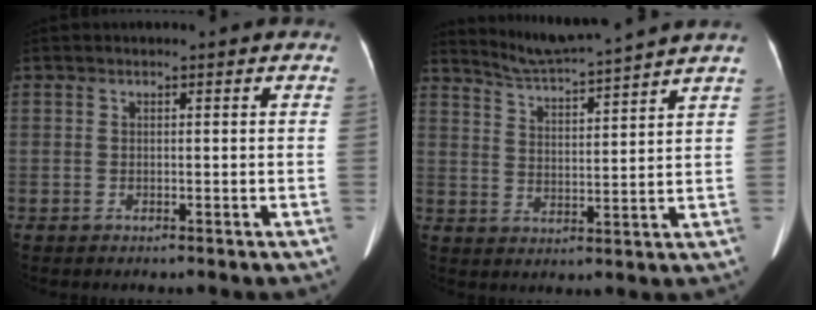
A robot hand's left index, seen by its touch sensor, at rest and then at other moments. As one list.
[{"total": 10.2, "force": [9.6, -1.7, 3.2], "torque": [-0.067, 0.004, 0.156]}]